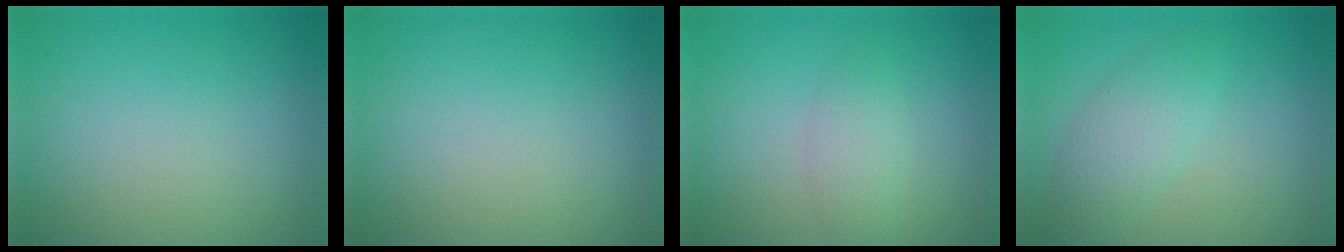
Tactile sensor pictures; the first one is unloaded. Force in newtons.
{"total": 0.0}
{"total": 1.9, "press": 1.9, "slide": 0.0}
{"total": 2.9, "press": 2.9, "slide": 0.2}